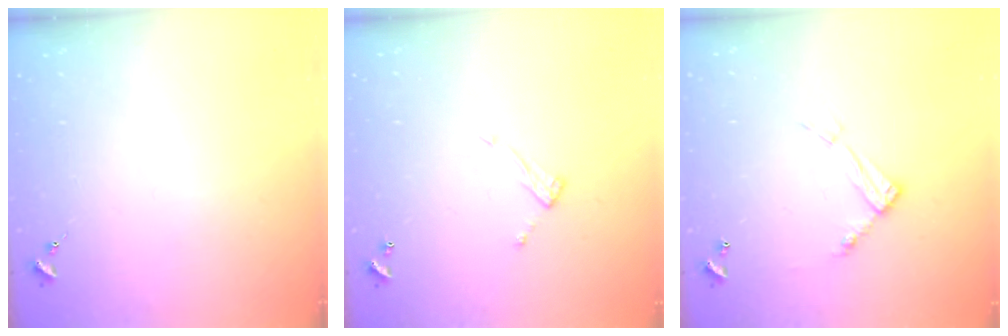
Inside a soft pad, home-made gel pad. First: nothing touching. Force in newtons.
{"total": 7.0, "press": 7.0, "slide": 0.4}
{"total": 10.4, "press": 10.3, "slide": 0.7}